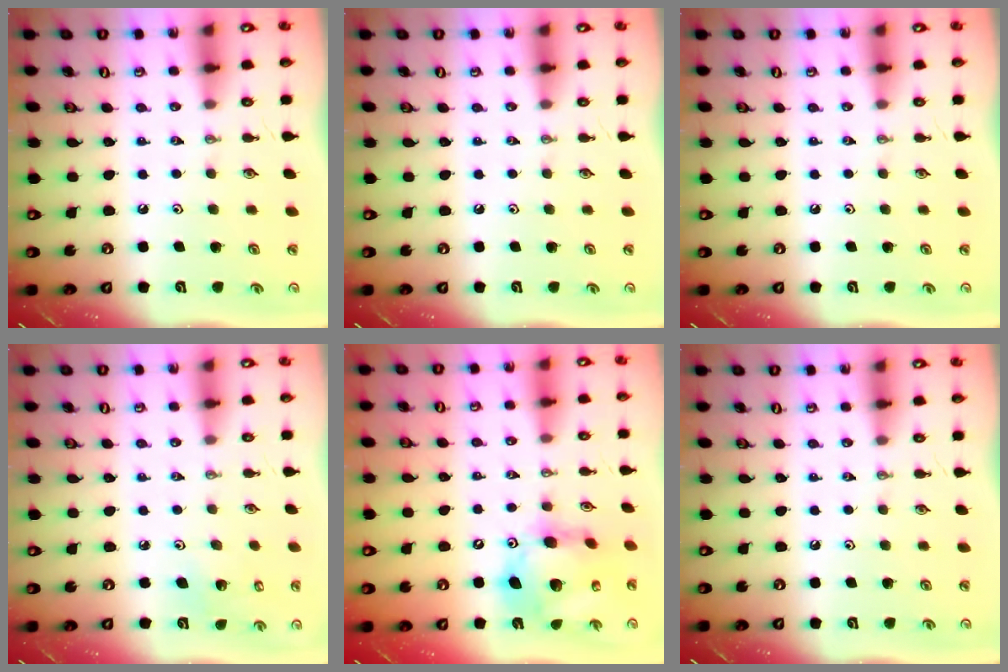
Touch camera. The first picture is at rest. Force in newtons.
{"total": 0.0}
{"total": 0.0}
{"total": 4.7, "press": 4.3, "slide": 1.9}
{"total": 15.7, "press": 15.6, "slide": 1.7}
{"total": 0.0}